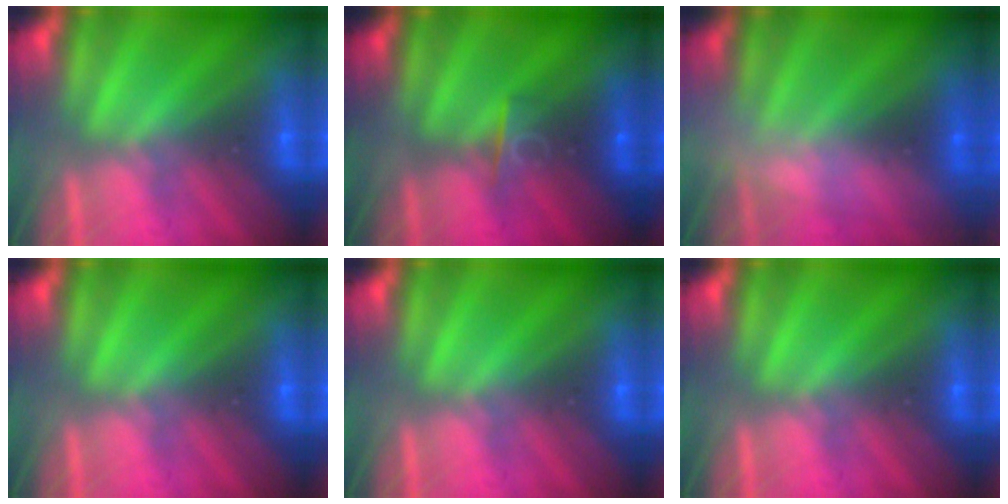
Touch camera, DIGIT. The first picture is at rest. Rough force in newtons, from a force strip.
{"total": 2.6}
{"total": 2.6}
{"total": 0.0}
{"total": 0.0}
{"total": 0.0}